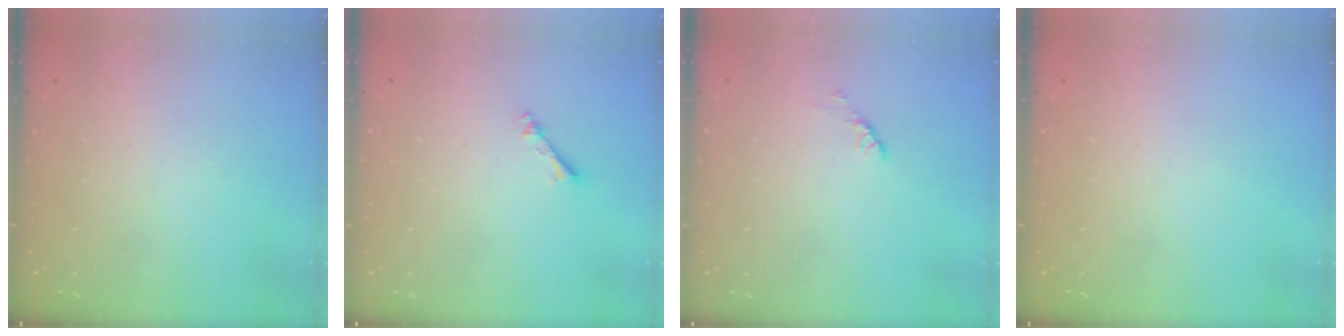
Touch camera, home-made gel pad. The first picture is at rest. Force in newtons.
{"total": 2.1, "press": 2.1, "slide": 0.3}
{"total": 2.7, "press": 2.7, "slide": 0.5}
{"total": 0.0}